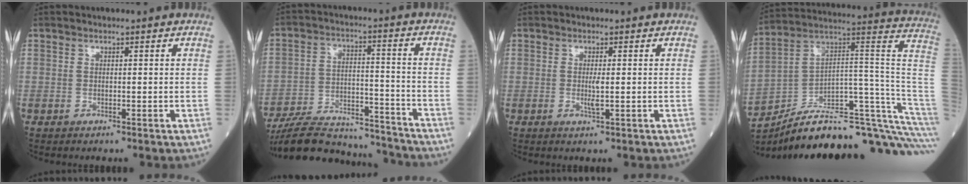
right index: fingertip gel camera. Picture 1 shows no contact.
{"total": 19.1, "force": [-18.0, 3.6, 5.2], "torque": [-0.115, 0.010, -0.277]}
{"total": 1.6, "force": [0.0, 0.1, 1.6], "torque": [-0.040, -0.004, 0.002]}
{"total": 27.9, "force": [-23.4, 2.6, 15.0], "torque": [-0.113, 0.044, -0.335]}